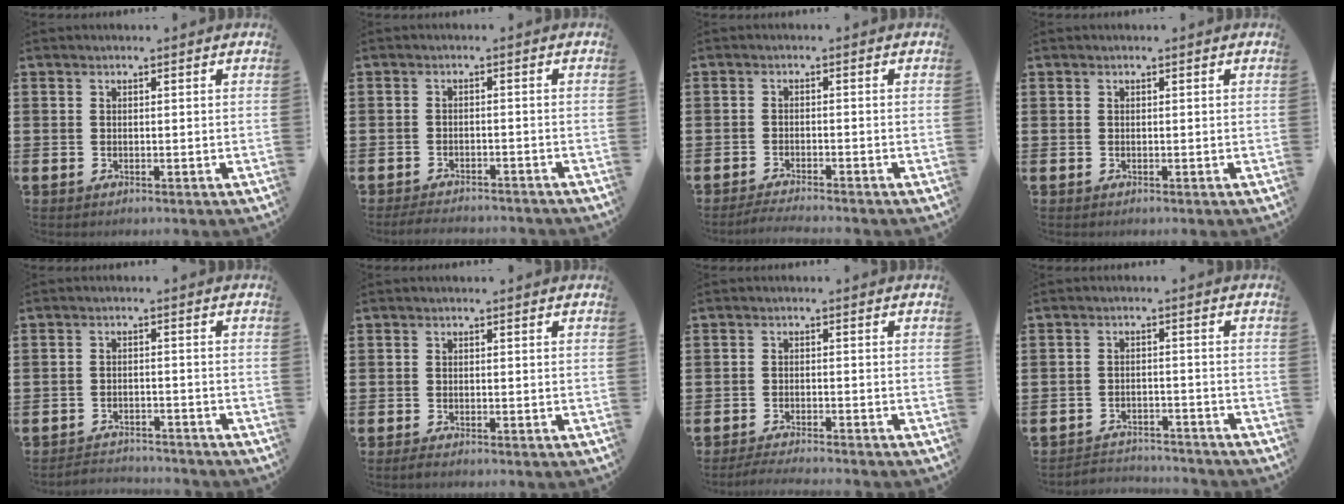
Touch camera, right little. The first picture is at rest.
{"total": 2.1, "force": [-2.1, 0.1, 0.3], "torque": [-0.008, 0.004, -0.044]}
{"total": 1.7, "force": [-1.6, -0.1, 0.5], "torque": [-0.008, 0.002, -0.031]}
{"total": 0.0}
{"total": 2.4, "force": [-2.4, 0.1, -0.3], "torque": [-0.004, 0.002, -0.054]}
{"total": 0.6, "force": [-0.4, 0.1, 0.5], "torque": [-0.009, -0.002, -0.007]}
{"total": 1.9, "force": [-1.8, -0.2, 0.5], "torque": [-0.009, 0.003, -0.036]}
{"total": 2.7, "force": [-2.7, 0.2, -0.2], "torque": [-0.005, 0.001, -0.059]}